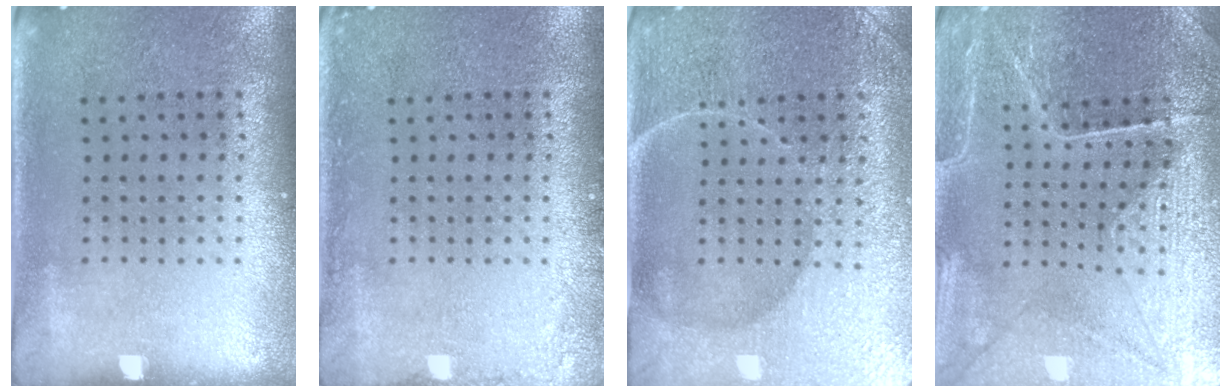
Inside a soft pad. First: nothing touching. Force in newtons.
{"total": 1.2, "press": 1.2, "slide": 0.2}
{"total": 4.5, "press": 4.3, "slide": 1.4}
{"total": 3.4, "press": 3.4, "slide": 0.4}